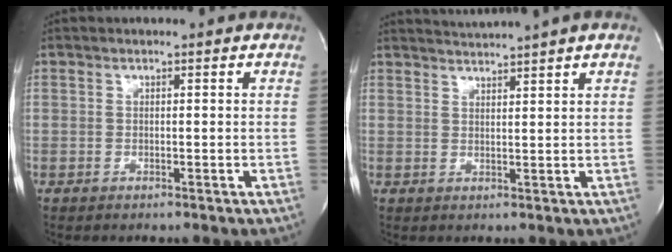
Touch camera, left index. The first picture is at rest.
{"total": 4.0, "force": [3.6, -1.7, 0.9], "torque": [-0.013, -0.002, 0.058]}